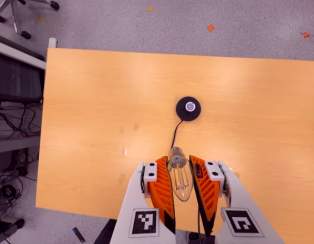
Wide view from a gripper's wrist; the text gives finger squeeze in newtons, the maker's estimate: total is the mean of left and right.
{"total": 21.5, "left": 23.6, "right": 19.5}